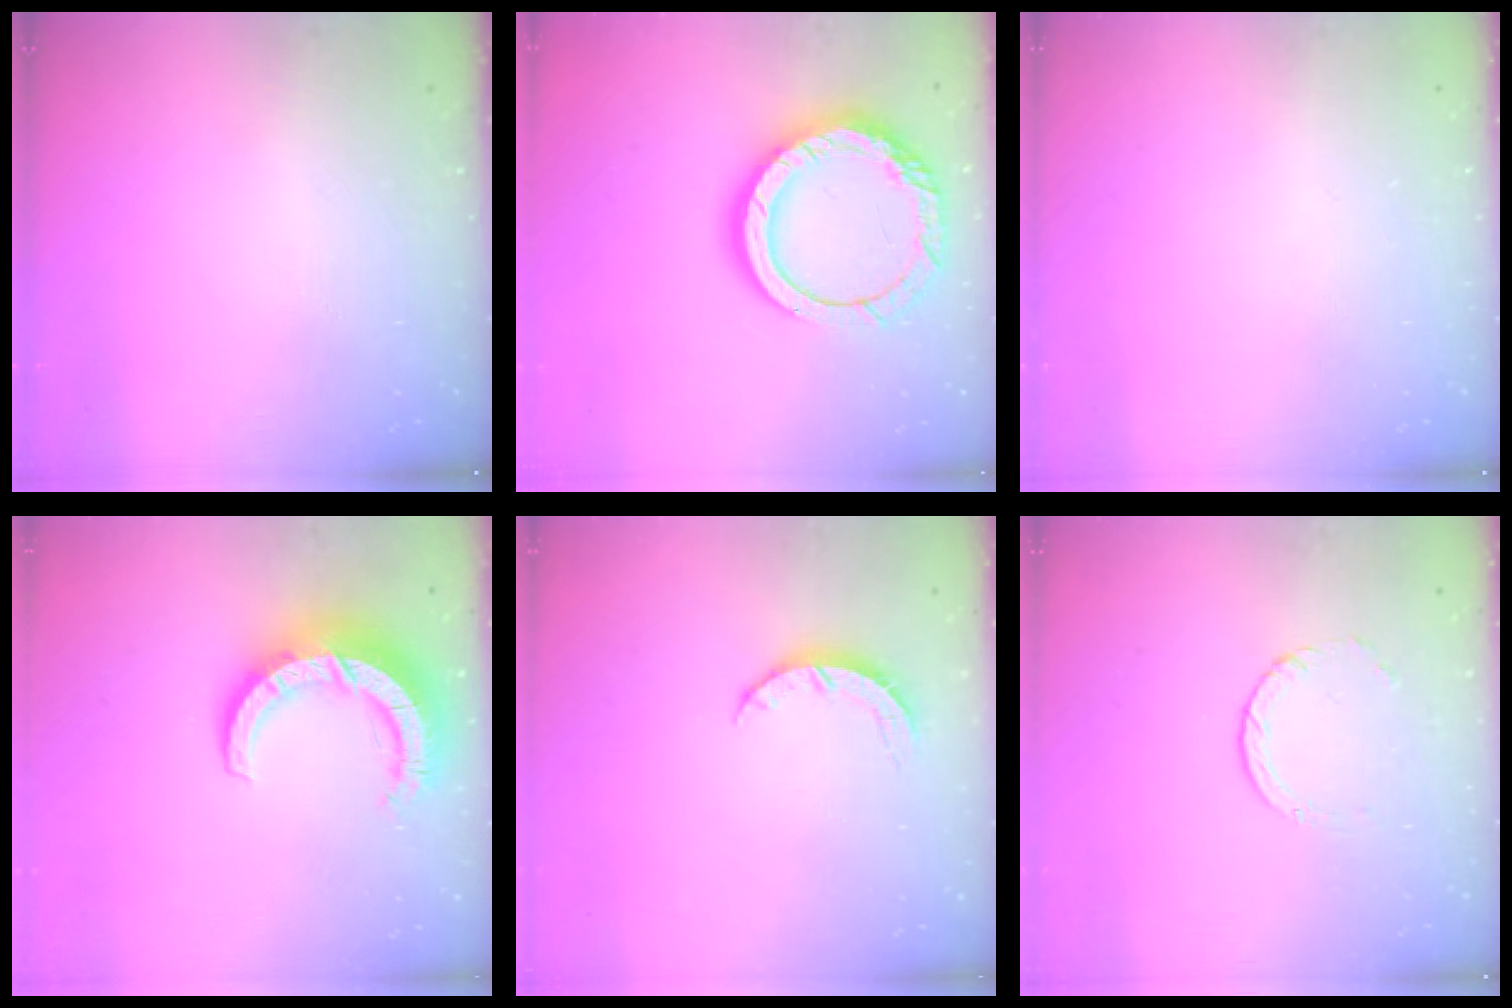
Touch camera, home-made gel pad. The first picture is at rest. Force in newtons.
{"total": 17.4, "press": 17.3, "slide": 1.6}
{"total": 0.0}
{"total": 11.2, "press": 11.2, "slide": 1.1}
{"total": 3.6, "press": 3.5, "slide": 0.5}
{"total": 1.0, "press": 1.0, "slide": 0.1}